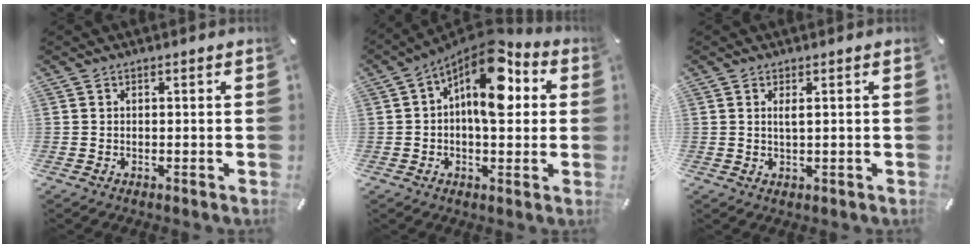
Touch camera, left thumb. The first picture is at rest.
{"total": 13.7, "force": [5.3, 6.8, 10.7], "torque": [-0.165, -0.041, 0.090]}
{"total": 1.5, "force": [0.5, 0.4, 1.4], "torque": [-0.029, 0.001, 0.007]}